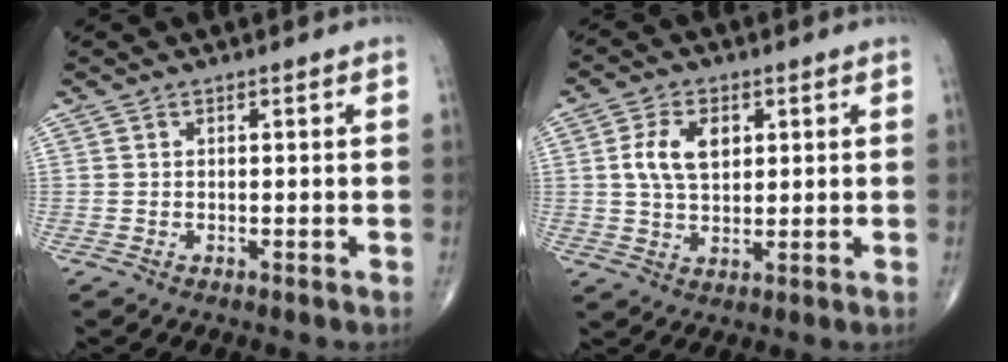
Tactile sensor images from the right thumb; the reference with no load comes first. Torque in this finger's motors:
{"motor_torque": [0.05, 0.06, 0.28, 0.02, 0.11]}